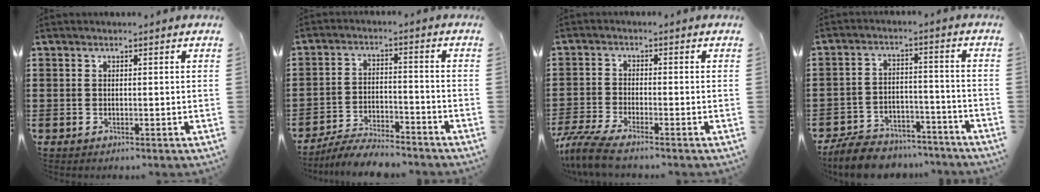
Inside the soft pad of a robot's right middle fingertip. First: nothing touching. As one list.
[{"total": 5.9, "force": [-5.6, 0.7, 1.5], "torque": [-0.029, 0.004, -0.110]}, {"total": 4.8, "force": [-4.0, 0.3, 2.6], "torque": [-0.079, -0.022, -0.087]}, {"total": 7.8, "force": [-7.4, 1.7, 1.7], "torque": [-0.035, 0.019, -0.146]}]